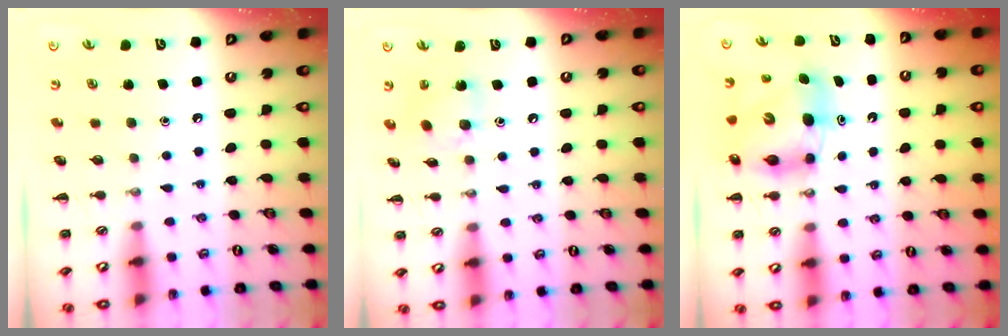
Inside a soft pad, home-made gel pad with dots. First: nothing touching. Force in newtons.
{"total": 6.7, "press": 6.5, "slide": 1.6}
{"total": 8.3, "press": 8.0, "slide": 2.3}